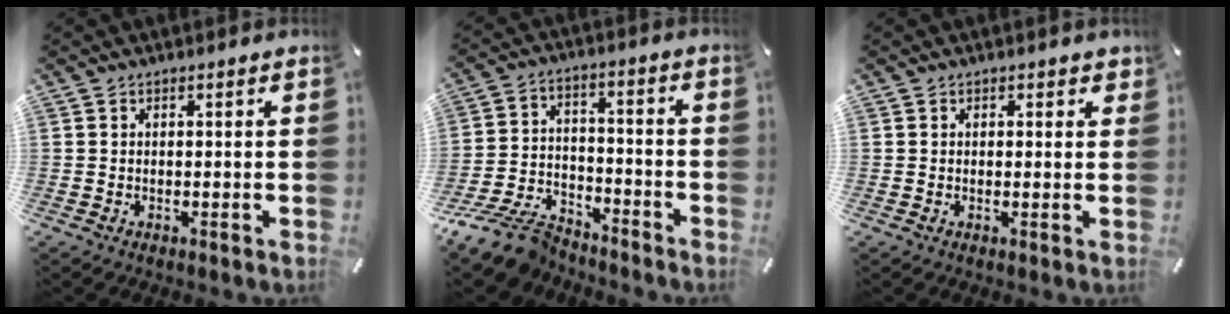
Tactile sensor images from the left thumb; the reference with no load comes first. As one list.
[{"total": 12.3, "force": [-9.9, 5.7, 4.6], "torque": [-0.081, 0.056, -0.184]}, {"total": 0.9, "force": [0.5, 0.7, 0.3], "torque": [0.010, -0.003, 0.004]}]